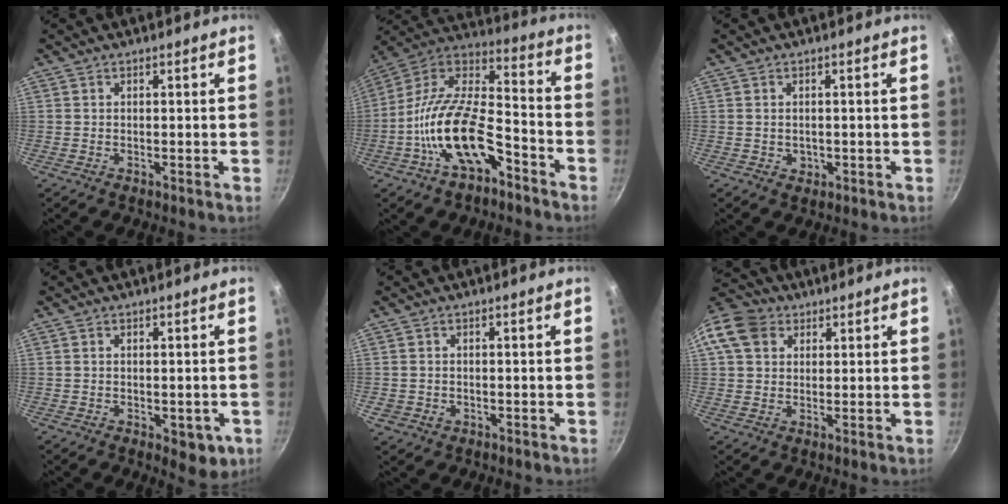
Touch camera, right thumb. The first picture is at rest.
{"total": 19.6, "force": [-8.4, 9.5, 15.0], "torque": [-0.256, 0.067, -0.167]}
{"total": 1.7, "force": [-0.2, 1.4, 0.9], "torque": [-0.010, 0.000, 0.000]}
{"total": 5.7, "force": [-1.7, 3.1, 4.4], "torque": [-0.032, 0.005, -0.015]}
{"total": 2.4, "force": [-0.5, 2.0, 1.1], "torque": [-0.019, 0.000, -0.004]}
{"total": 10.2, "force": [3.4, 8.1, 5.1], "torque": [-0.083, 0.014, 0.049]}